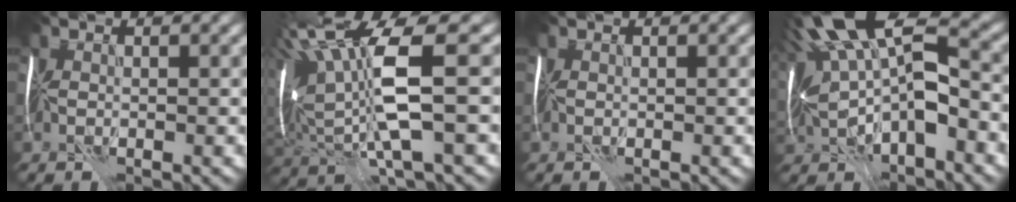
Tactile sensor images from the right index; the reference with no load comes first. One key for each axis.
{"total": 11.5, "fx": 3.3, "fy": 3.1, "fz": 10.5, "tx": -0.239, "ty": 0.014, "tz": 0.074}
{"total": 0.0}
{"total": 13.3, "fx": 1.1, "fy": 5.8, "fz": 11.9, "tx": -0.250, "ty": 0.018, "tz": 0.033}